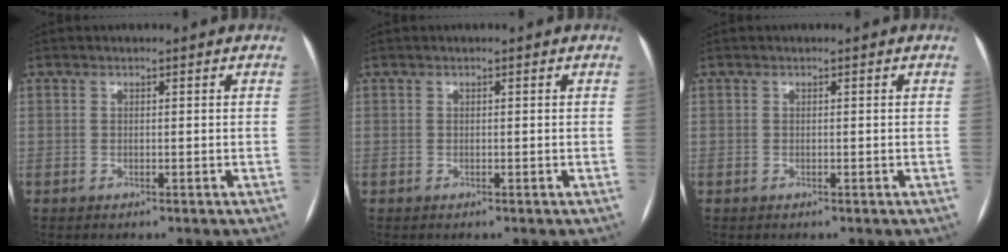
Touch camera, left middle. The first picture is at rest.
{"total": 0.0}
{"total": 0.0}